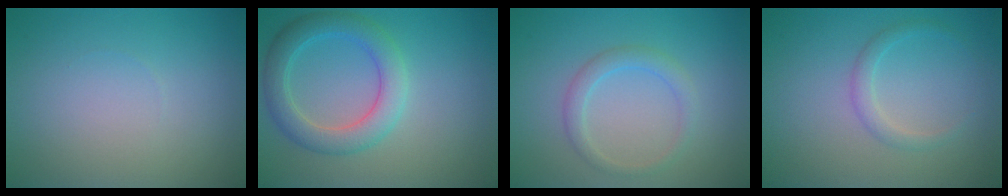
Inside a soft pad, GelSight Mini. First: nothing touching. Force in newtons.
{"total": 4.4, "press": 4.4, "slide": 0.2}
{"total": 1.9, "press": 1.9, "slide": 0.1}
{"total": 1.5, "press": 1.5, "slide": 0.1}